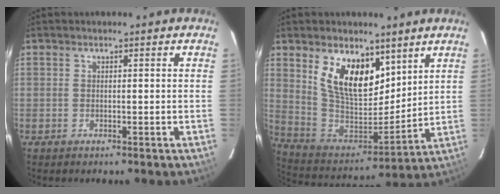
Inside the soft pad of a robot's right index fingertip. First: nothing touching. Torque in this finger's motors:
{"motor_torque": [0.56, 0.29, 0.41, 0.13]}